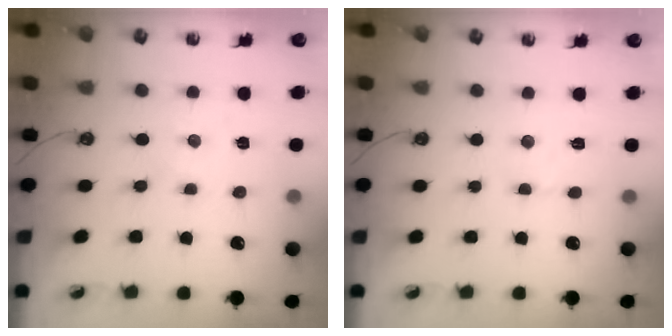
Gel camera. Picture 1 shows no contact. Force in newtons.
{"total": 2.1, "press": 2.0, "slide": 0.6}